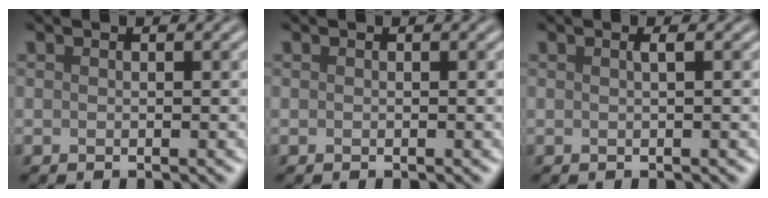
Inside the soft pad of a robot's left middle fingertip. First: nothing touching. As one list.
[{"total": 0.0}, {"total": 0.9, "force": [0.2, 0.3, 0.8], "torque": [-0.008, 0.005, 0.001]}]